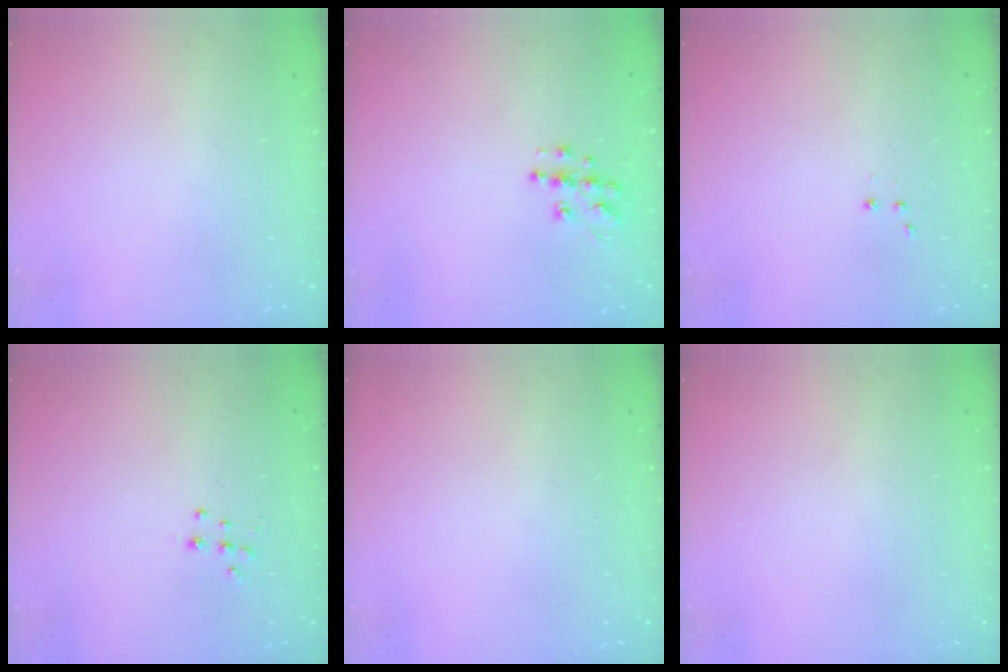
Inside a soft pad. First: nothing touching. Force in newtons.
{"total": 9.5, "press": 9.5, "slide": 0.6}
{"total": 3.0, "press": 2.9, "slide": 0.7}
{"total": 6.8, "press": 6.8, "slide": 0.5}
{"total": 0.0}
{"total": 0.0}